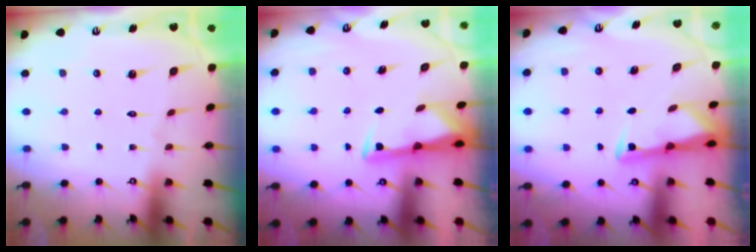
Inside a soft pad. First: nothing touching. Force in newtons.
{"total": 2.8, "press": 2.7, "slide": 0.5}
{"total": 3.5, "press": 3.4, "slide": 0.4}